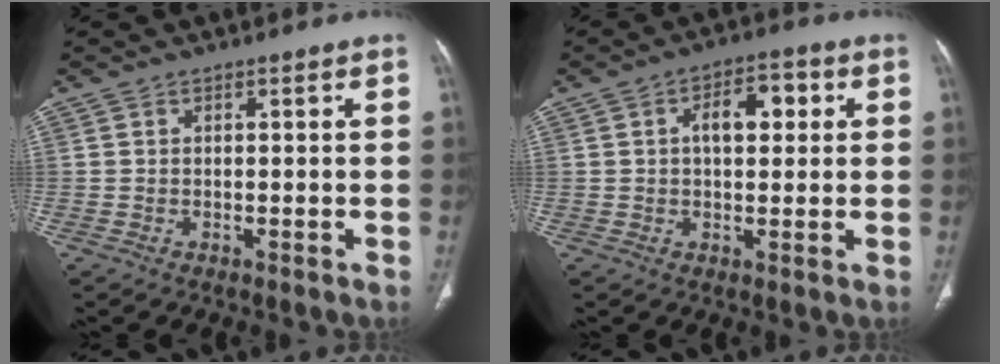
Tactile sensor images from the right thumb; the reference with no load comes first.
{"total": 7.5, "force": [1.6, 4.2, 6.0], "torque": [-0.076, 0.015, 0.021]}